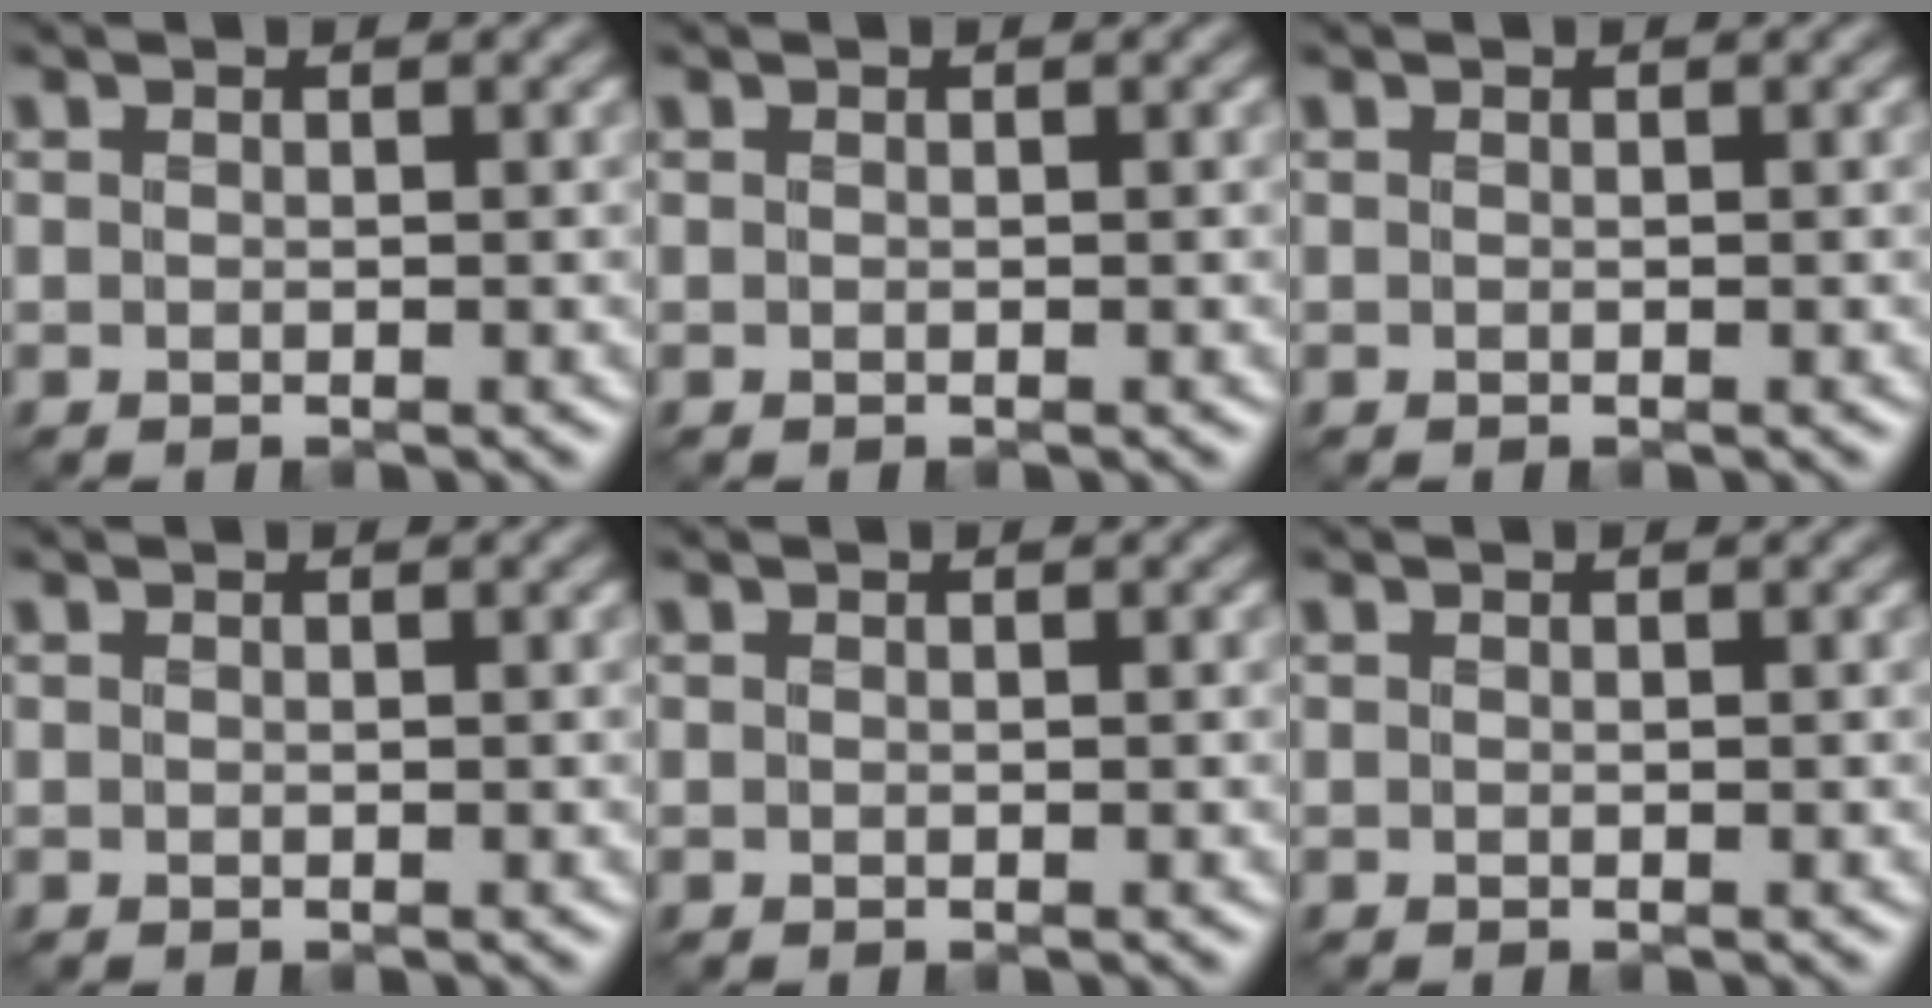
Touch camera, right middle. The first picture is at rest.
{"total": 0.0}
{"total": 0.0}
{"total": 0.0}
{"total": 0.0}
{"total": 0.0}